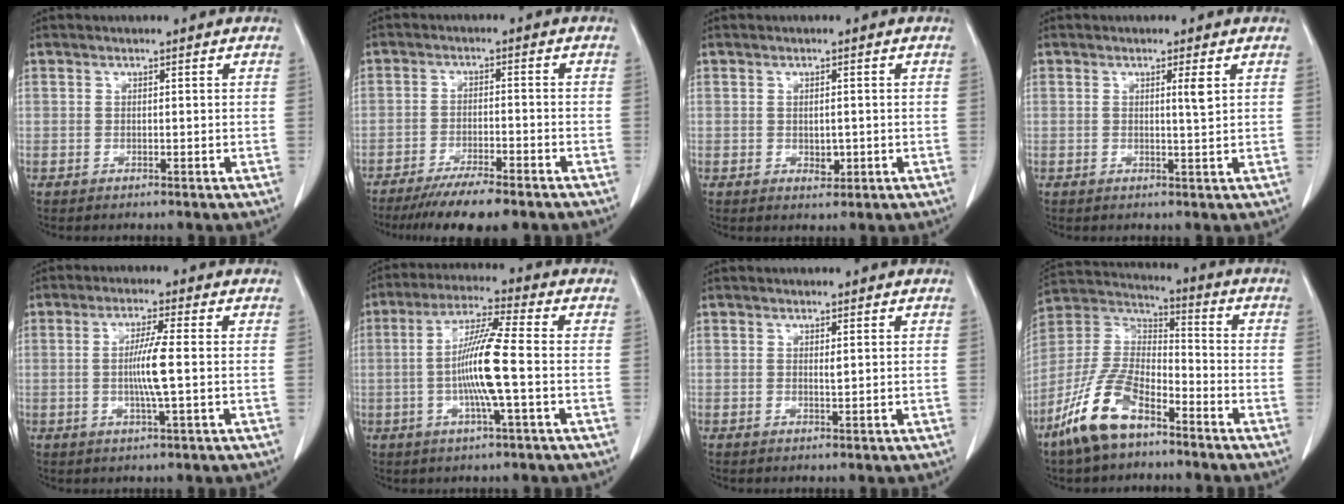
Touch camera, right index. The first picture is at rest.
{"total": 9.6, "force": [-7.7, 1.1, 5.7], "torque": [-0.083, -0.019, -0.121]}
{"total": 2.1, "force": [-0.3, 1.2, 1.6], "torque": [-0.026, -0.003, 0.002]}
{"total": 2.0, "force": [0.7, -0.2, 1.9], "torque": [-0.033, -0.004, 0.011]}
{"total": 5.8, "force": [-0.3, -0.4, 5.8], "torque": [-0.110, -0.007, -0.009]}
{"total": 11.6, "force": [-1.7, 0.0, 11.5], "torque": [-0.221, 0.004, -0.042]}
{"total": 0.7, "force": [0.3, 0.1, 0.7], "torque": [-0.017, -0.003, 0.004]}
{"total": 13.4, "force": [-8.7, 5.1, 8.8], "torque": [-0.198, 0.001, -0.171]}